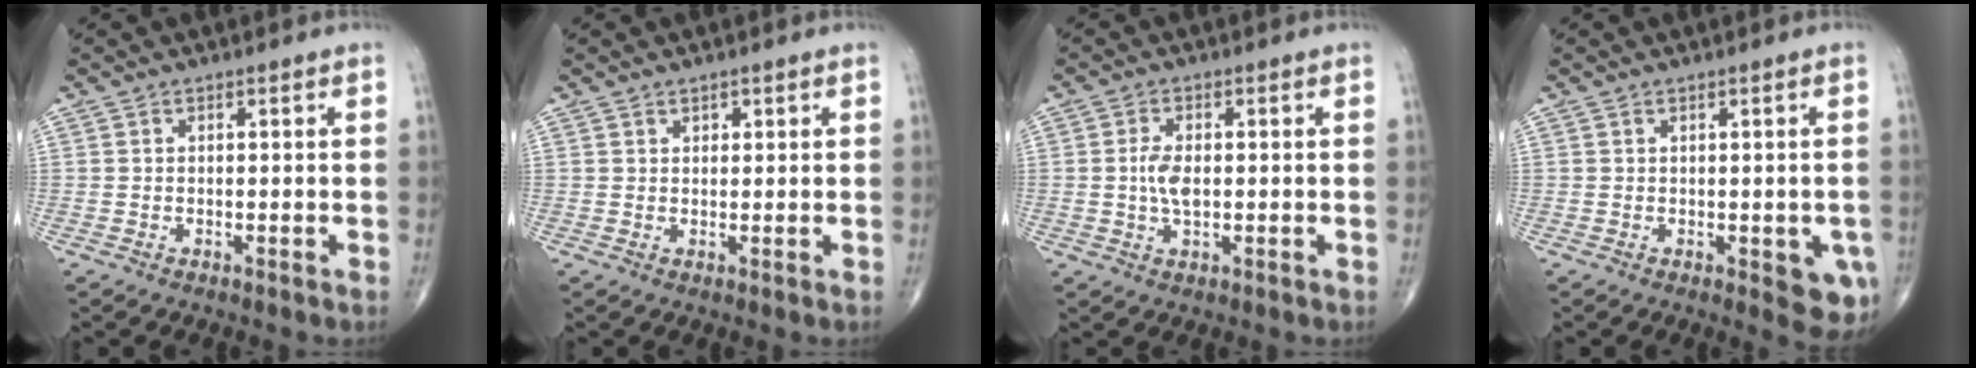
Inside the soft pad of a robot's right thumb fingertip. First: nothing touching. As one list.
[{"total": 1.2, "force": [0.8, 0.8, 0.3], "torque": [0.007, -0.005, 0.010]}, {"total": 4.3, "force": [0.0, 2.1, 3.7], "torque": [-0.074, -0.003, -0.002]}, {"total": 6.0, "force": [-1.5, 2.4, 5.3], "torque": [-0.040, -0.008, -0.012]}]